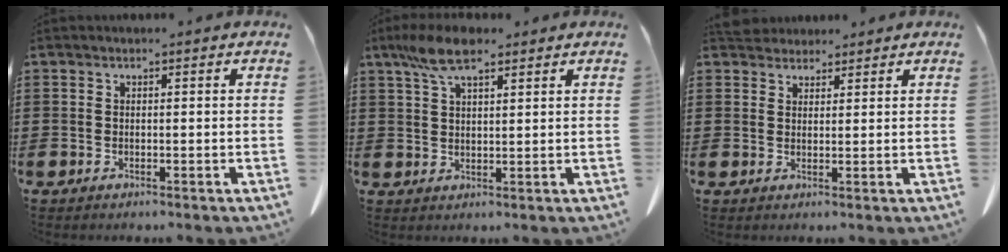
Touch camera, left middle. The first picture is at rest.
{"total": 7.0, "force": [4.5, 2.1, 4.9], "torque": [-0.107, 0.005, 0.082]}
{"total": 3.2, "force": [3.1, 1.0, 0.3], "torque": [-0.015, -0.003, 0.060]}